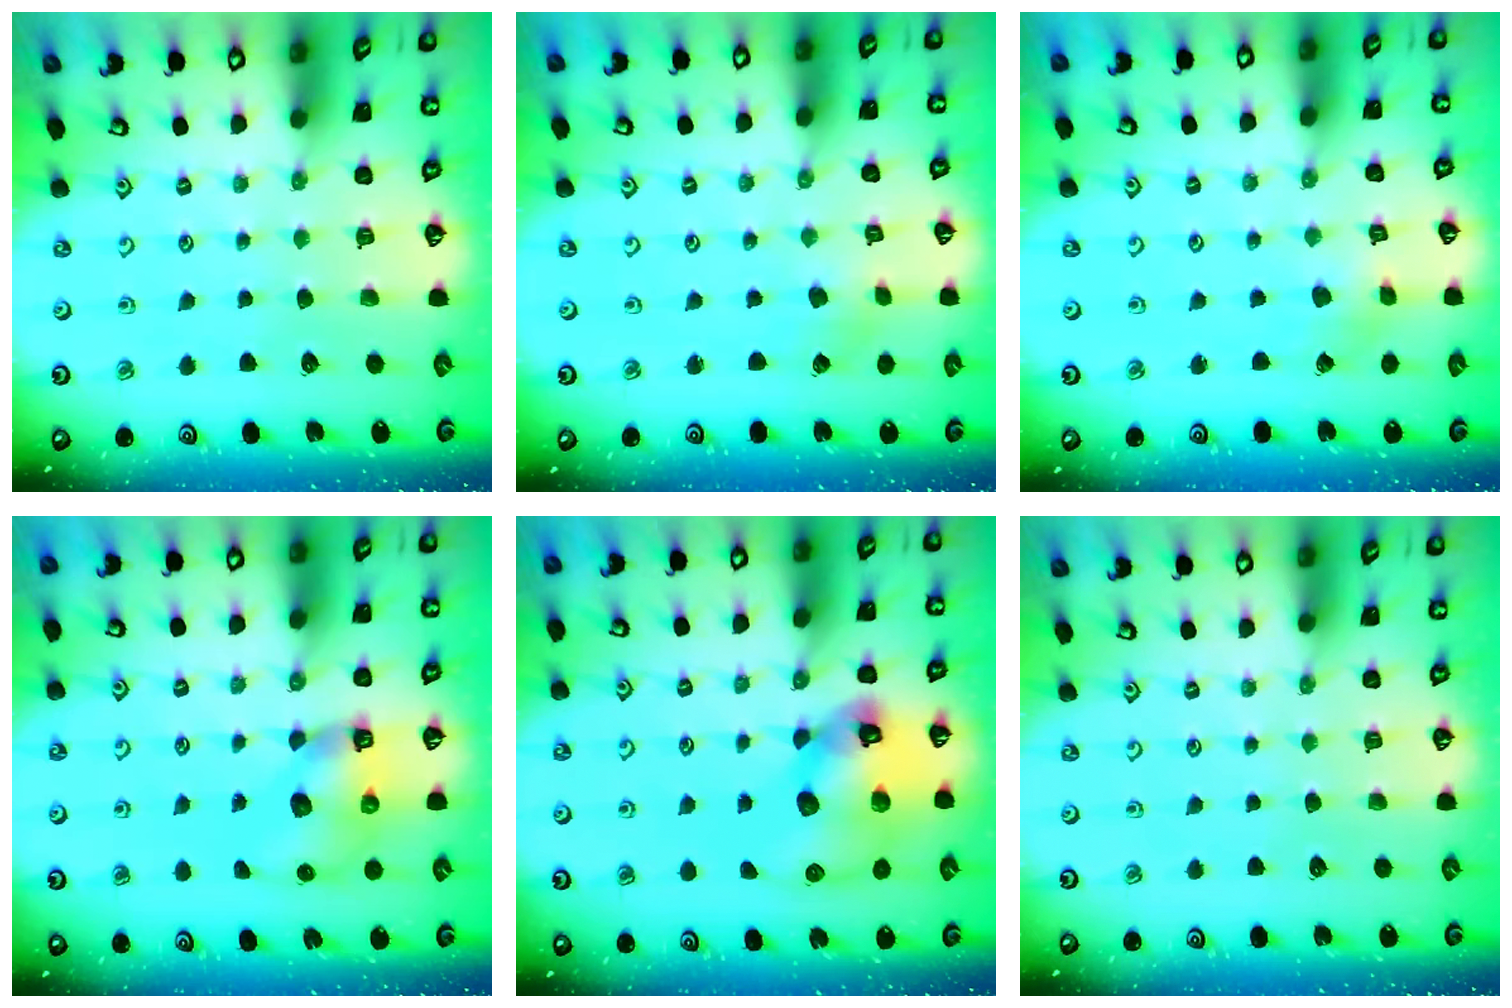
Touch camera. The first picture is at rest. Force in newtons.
{"total": 1.5, "press": 1.5, "slide": 0.1}
{"total": 2.1, "press": 2.1, "slide": 0.2}
{"total": 7.9, "press": 7.8, "slide": 0.9}
{"total": 15.7, "press": 15.5, "slide": 2.4}
{"total": 0.0}